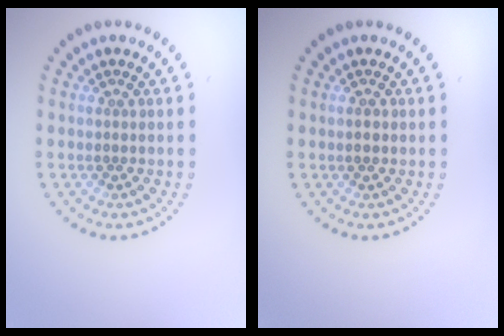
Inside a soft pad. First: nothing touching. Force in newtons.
{"total": 1.2, "press": 1.2, "slide": 0.2}